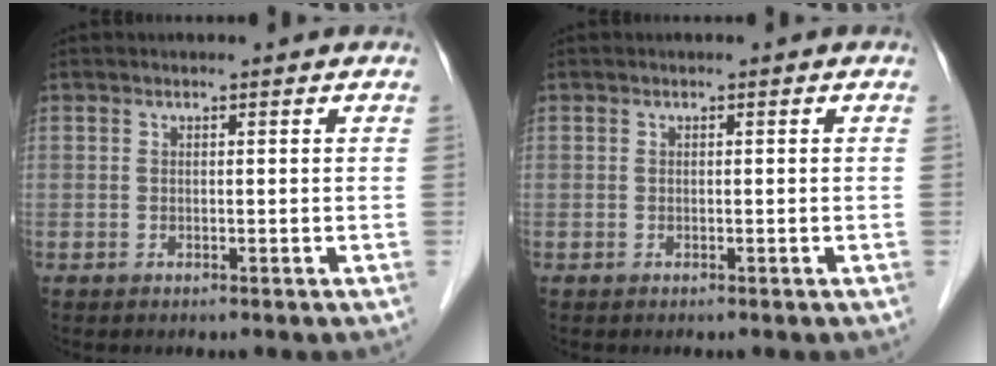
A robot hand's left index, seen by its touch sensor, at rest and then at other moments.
{"total": 0.0}